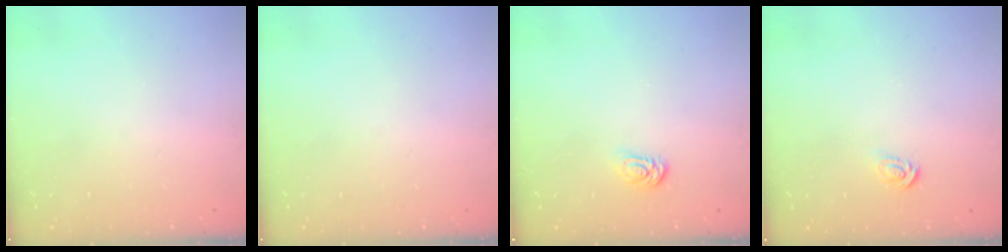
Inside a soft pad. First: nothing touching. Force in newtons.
{"total": 0.0}
{"total": 3.4, "press": 3.3, "slide": 0.5}
{"total": 3.0, "press": 3.0, "slide": 0.1}